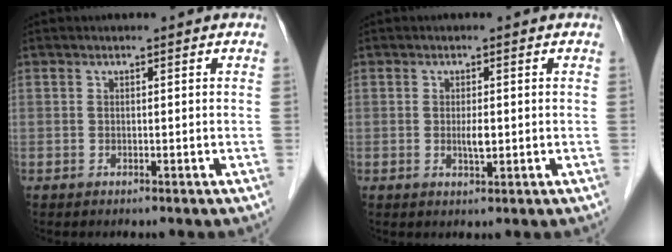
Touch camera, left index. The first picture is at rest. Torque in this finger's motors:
{"motor_torque": [0.46, 0.38, 0.06, 0.02]}